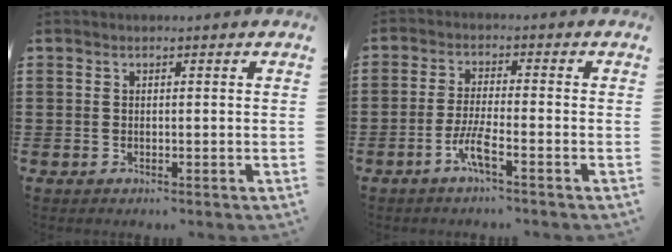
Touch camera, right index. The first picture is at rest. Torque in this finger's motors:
{"motor_torque": [2.14, 0.00, 0.50, 0.07]}